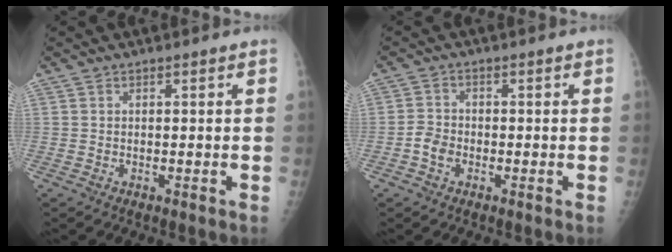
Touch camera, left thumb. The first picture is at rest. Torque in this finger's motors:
{"motor_torque": [0.23, 0.17, -0.02, -0.13, 0.10]}